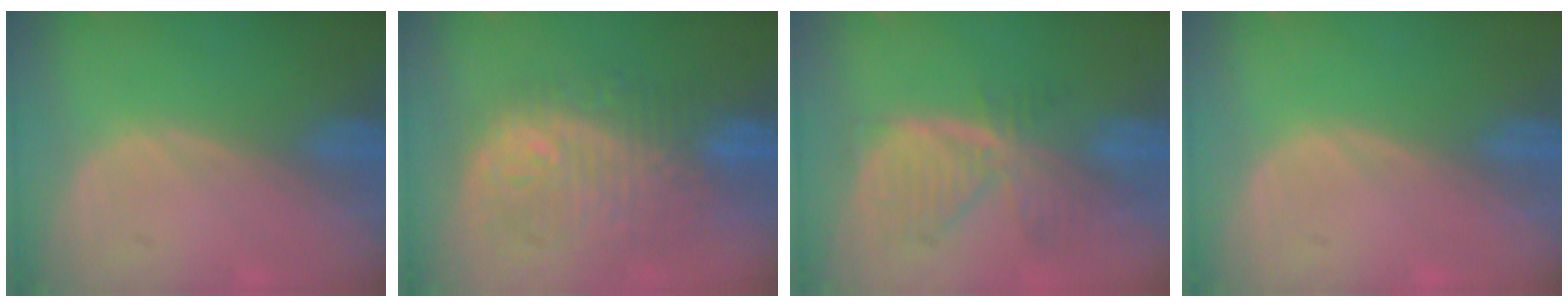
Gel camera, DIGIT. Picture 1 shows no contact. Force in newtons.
{"total": 10.4, "press": 10.1, "slide": 2.6}
{"total": 7.6, "press": 6.7, "slide": 3.7}
{"total": 0.0}